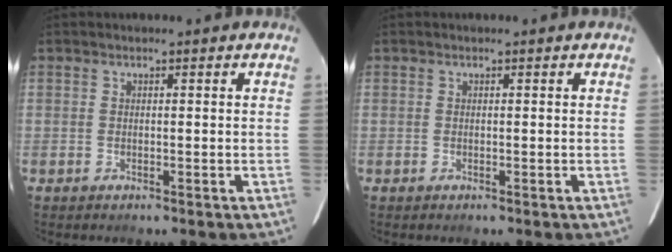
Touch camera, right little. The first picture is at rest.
{"total": 0.0}